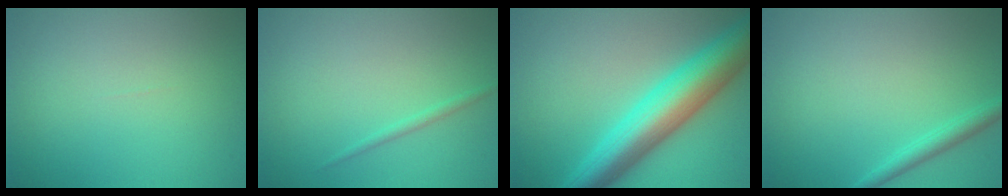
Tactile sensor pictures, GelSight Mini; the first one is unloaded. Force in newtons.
{"total": 0.8, "press": 0.8, "slide": 0.1}
{"total": 9.0, "press": 9.0, "slide": 0.0}
{"total": 1.6, "press": 1.6, "slide": 0.1}